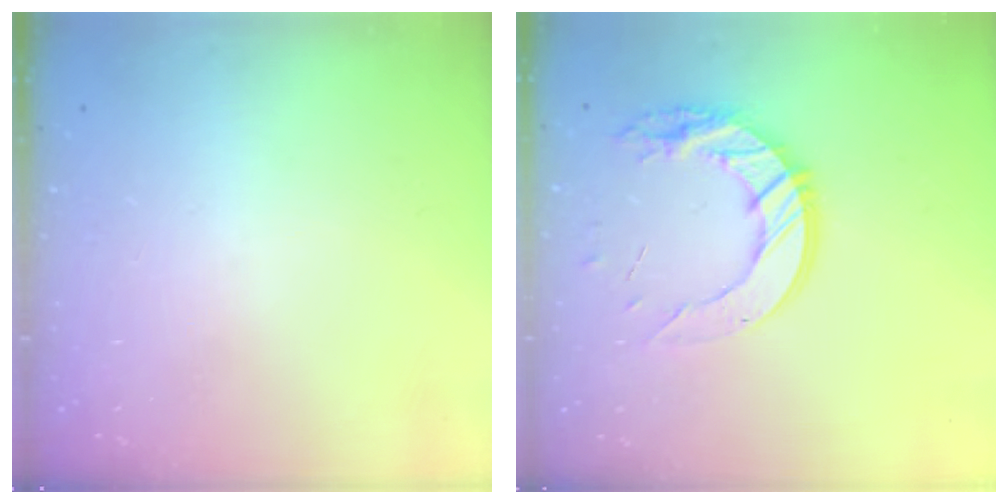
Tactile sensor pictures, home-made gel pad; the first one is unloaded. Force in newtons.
{"total": 14.7, "press": 14.6, "slide": 1.3}